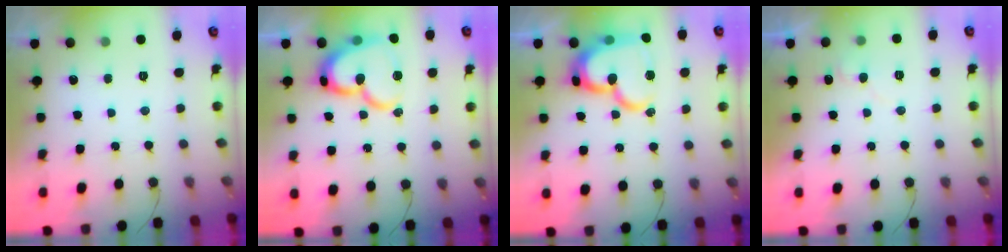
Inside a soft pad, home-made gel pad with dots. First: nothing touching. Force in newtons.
{"total": 18.0, "press": 17.9, "slide": 2.0}
{"total": 20.1, "press": 20.1, "slide": 1.5}
{"total": 5.4, "press": 5.4, "slide": 0.6}